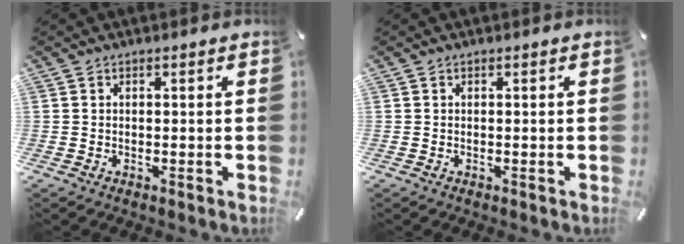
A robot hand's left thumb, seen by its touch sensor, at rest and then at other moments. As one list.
[{"total": 0.0}]